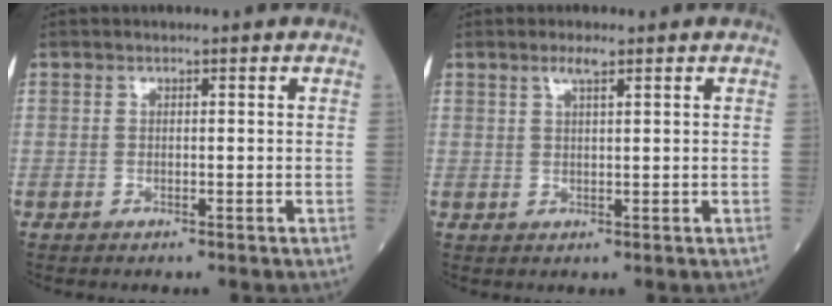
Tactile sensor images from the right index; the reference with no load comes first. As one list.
[{"total": 2.0, "force": [1.3, 0.1, 1.5], "torque": [-0.034, 0.003, 0.025]}]